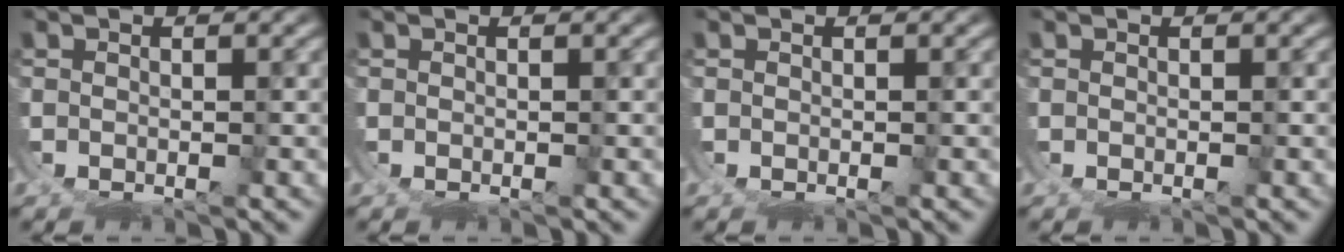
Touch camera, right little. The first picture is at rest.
{"total": 0.0}
{"total": 0.0}
{"total": 0.0}